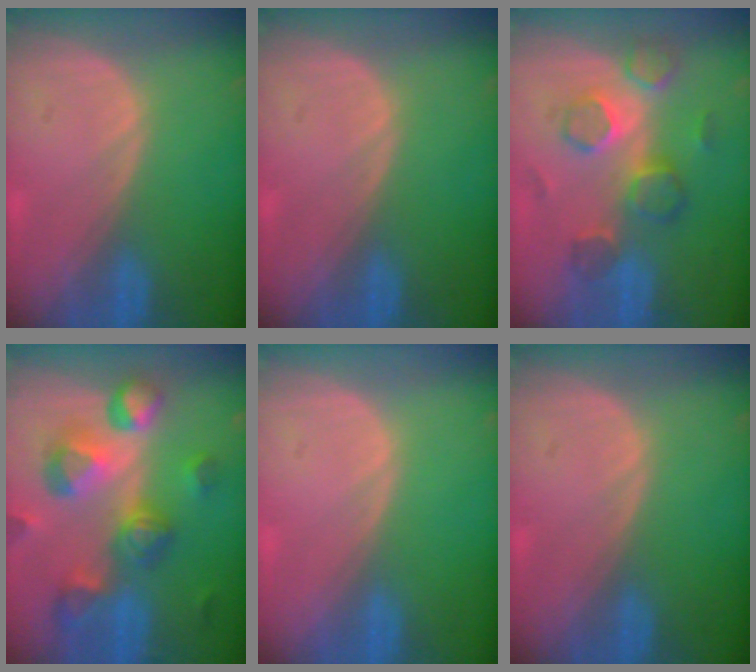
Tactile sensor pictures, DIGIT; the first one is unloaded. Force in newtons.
{"total": 0.0}
{"total": 7.8, "press": 7.5, "slide": 2.1}
{"total": 11.1, "press": 10.0, "slide": 4.9}
{"total": 0.0}
{"total": 0.0}